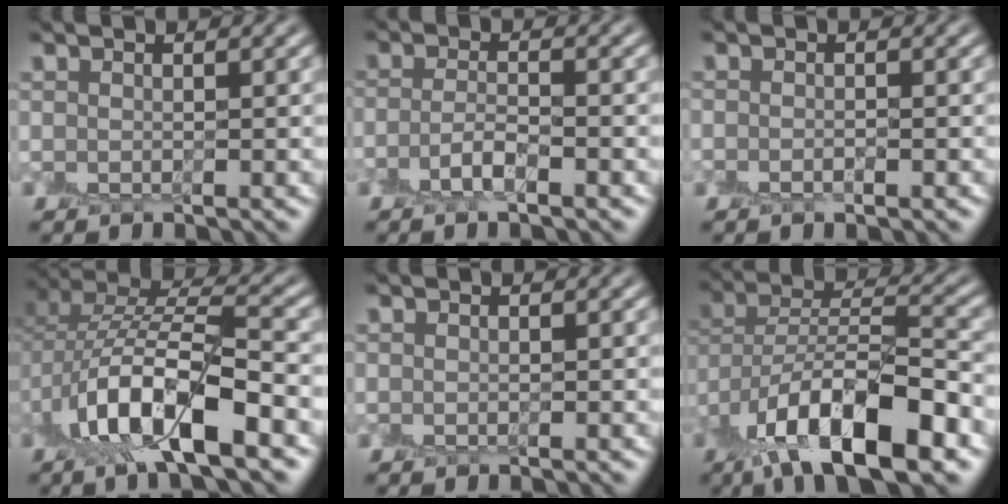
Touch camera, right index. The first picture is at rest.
{"total": 2.2, "force": [-1.7, 0.3, 1.3], "torque": [-0.027, 0.003, -0.040]}
{"total": 0.8, "force": [-0.7, -0.1, 0.2], "torque": [-0.002, -0.002, -0.016]}
{"total": 10.4, "force": [-4.9, 3.8, 8.3], "torque": [-0.159, 0.009, -0.101]}
{"total": 0.0}
{"total": 12.1, "force": [-7.2, 4.0, 8.8], "torque": [-0.148, 0.001, -0.142]}